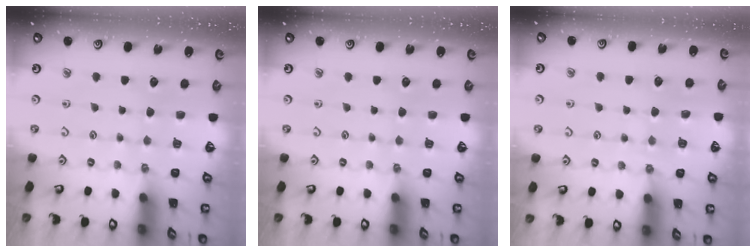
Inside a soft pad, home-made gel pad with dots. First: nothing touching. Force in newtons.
{"total": 0.0}
{"total": 3.8, "press": 3.8, "slide": 0.5}